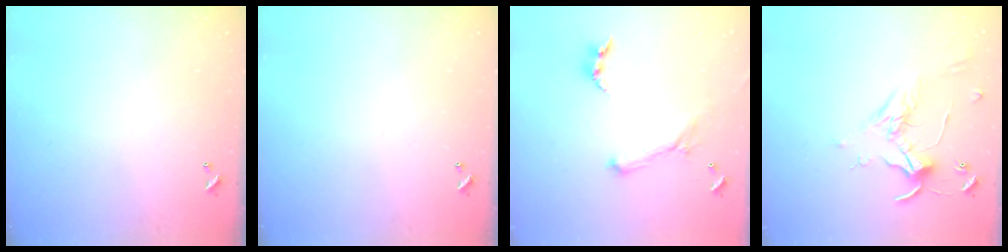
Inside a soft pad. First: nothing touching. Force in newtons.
{"total": 0.0}
{"total": 0.0}
{"total": 1.7, "press": 1.7, "slide": 0.4}